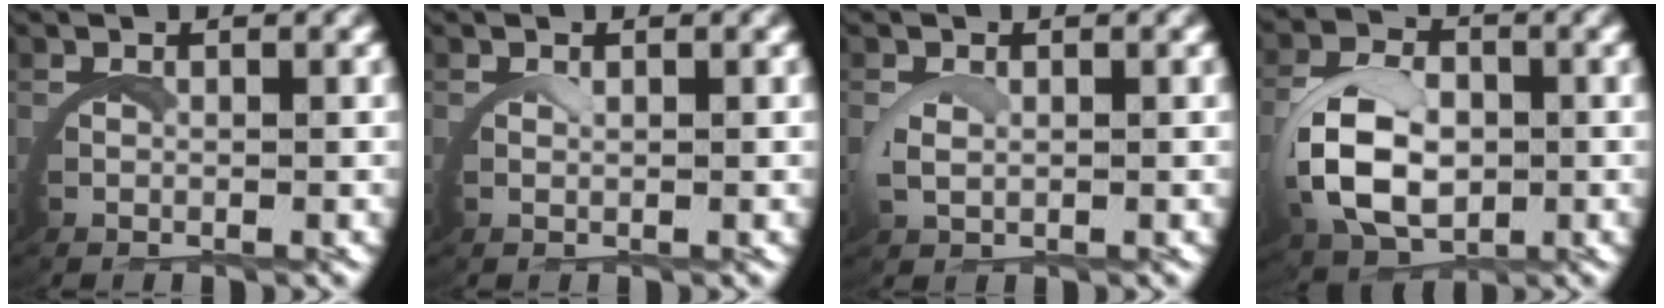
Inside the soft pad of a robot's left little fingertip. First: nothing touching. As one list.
[{"total": 0.7, "force": [0.6, -0.2, 0.2], "torque": [-0.008, -0.002, 0.013]}, {"total": 1.2, "force": [0.6, 0.5, 0.9], "torque": [-0.032, -0.008, 0.017]}, {"total": 7.0, "force": [0.1, 4.7, 5.3], "torque": [-0.128, -0.011, 0.010]}]